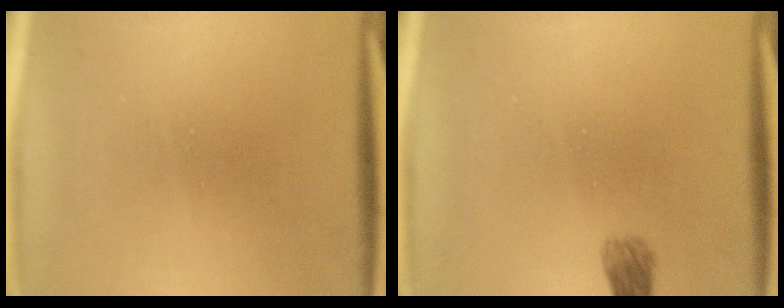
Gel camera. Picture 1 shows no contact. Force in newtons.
{"total": 2.3}